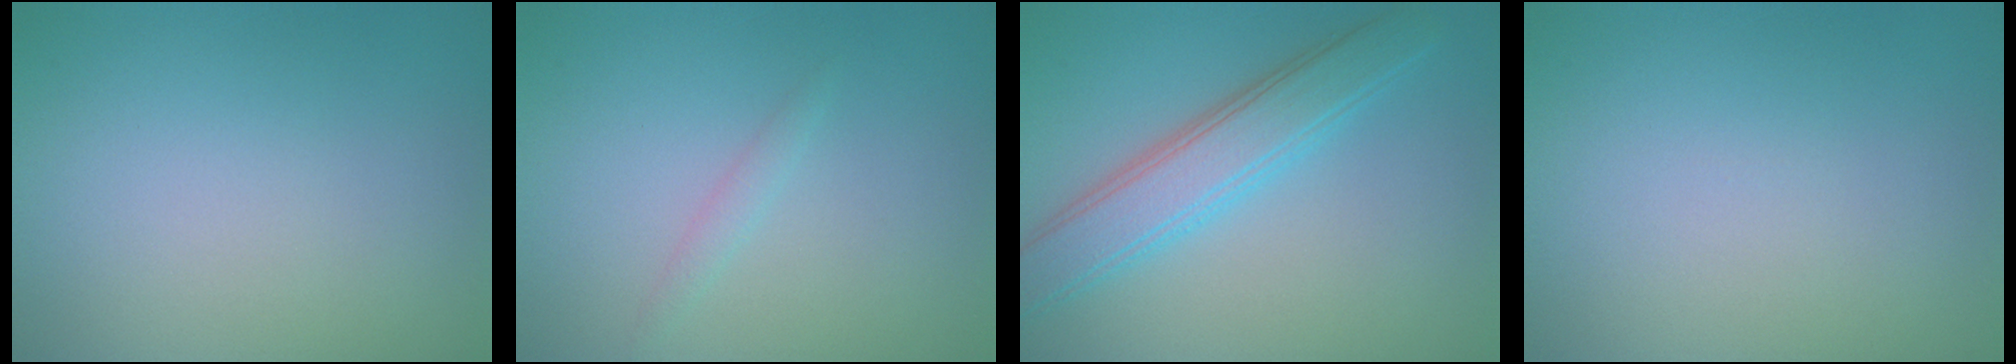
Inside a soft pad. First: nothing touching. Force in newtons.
{"total": 0.9, "press": 0.8, "slide": 0.0}
{"total": 4.8, "press": 4.8, "slide": 0.2}
{"total": 0.0}